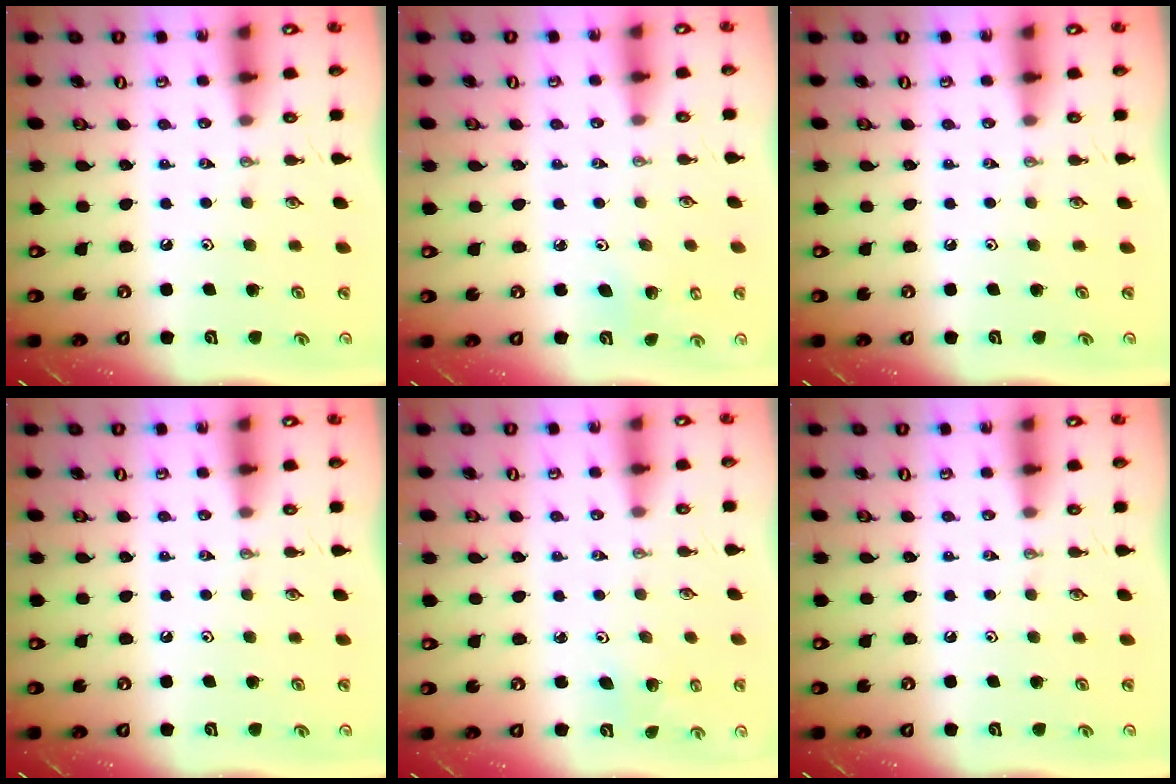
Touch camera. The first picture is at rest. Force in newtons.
{"total": 3.0, "press": 2.9, "slide": 0.4}
{"total": 0.0}
{"total": 0.0}
{"total": 2.3, "press": 2.3, "slide": 0.2}
{"total": 0.0}